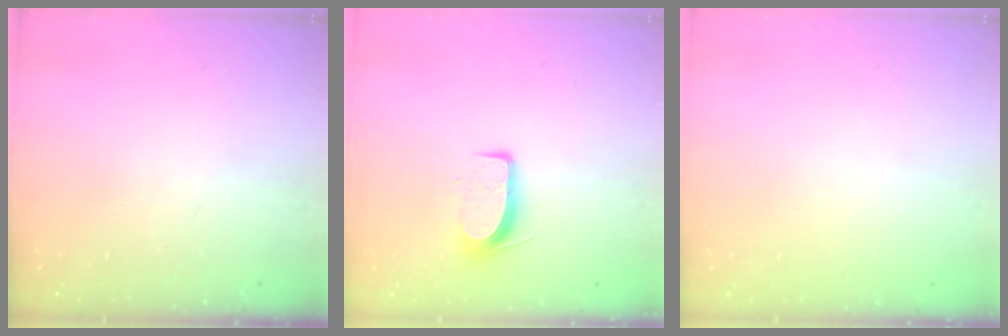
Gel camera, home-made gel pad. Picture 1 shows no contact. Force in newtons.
{"total": 7.9, "press": 7.9, "slide": 0.7}
{"total": 0.0}